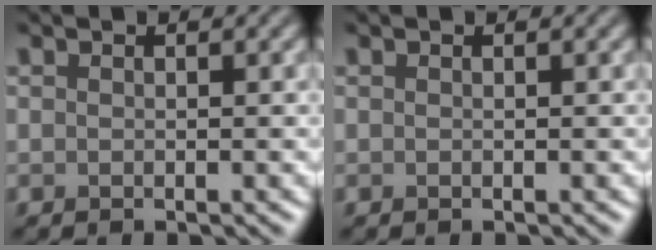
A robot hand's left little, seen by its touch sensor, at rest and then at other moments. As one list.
[{"total": 0.0}]